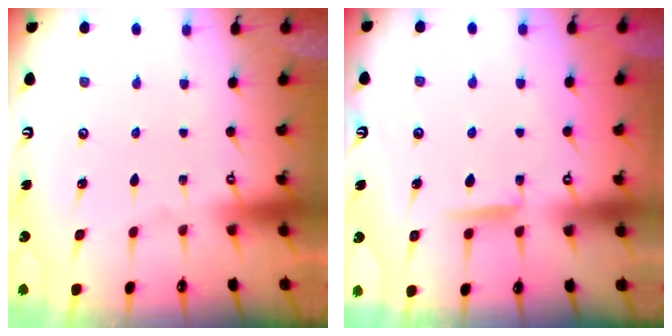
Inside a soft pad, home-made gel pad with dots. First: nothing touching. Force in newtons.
{"total": 6.6, "press": 6.6, "slide": 0.7}